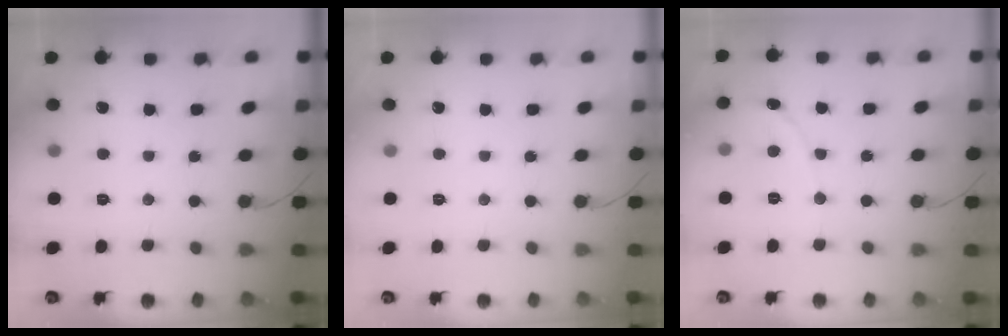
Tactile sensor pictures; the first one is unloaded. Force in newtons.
{"total": 0.0}
{"total": 1.1, "press": 1.1, "slide": 0.1}